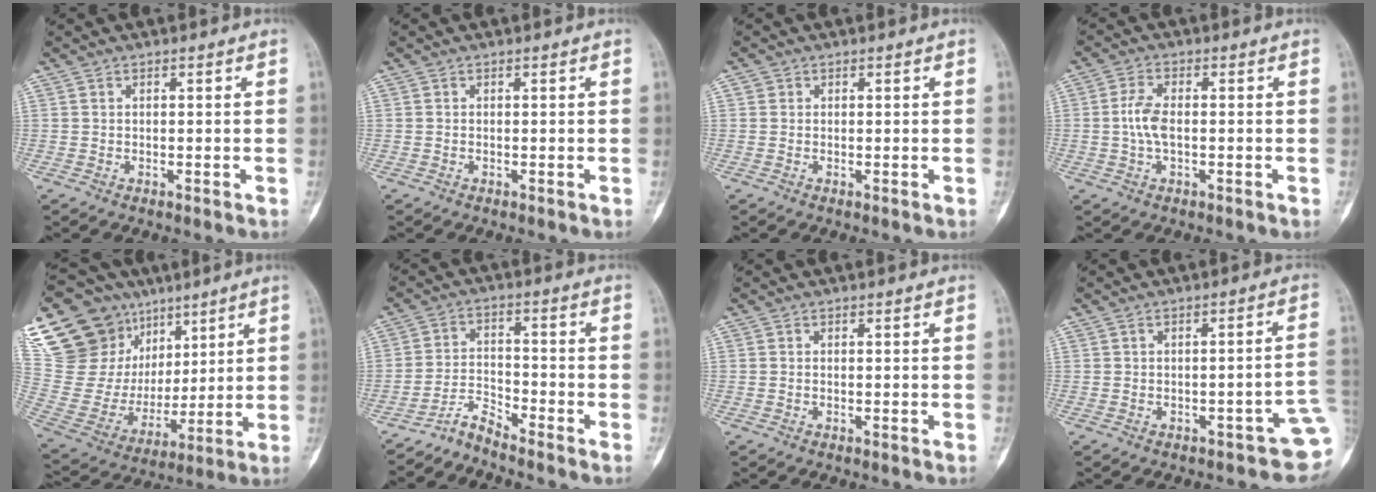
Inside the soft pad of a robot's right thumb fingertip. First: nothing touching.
{"total": 0.0}
{"total": 0.8, "force": [0.2, 0.7, 0.1], "torque": [0.007, 0.003, 0.002]}
{"total": 4.7, "force": [-0.2, 2.2, 4.1], "torque": [-0.093, 0.011, -0.009]}
{"total": 28.5, "force": [15.6, 20.0, 13.0], "torque": [-0.231, 0.020, 0.308]}
{"total": 4.2, "force": [-4.1, 0.0, 0.6], "torque": [-0.013, 0.031, -0.085]}
{"total": 0.0}
{"total": 6.1, "force": [-2.1, 2.3, 5.2], "torque": [-0.045, 0.024, -0.022]}